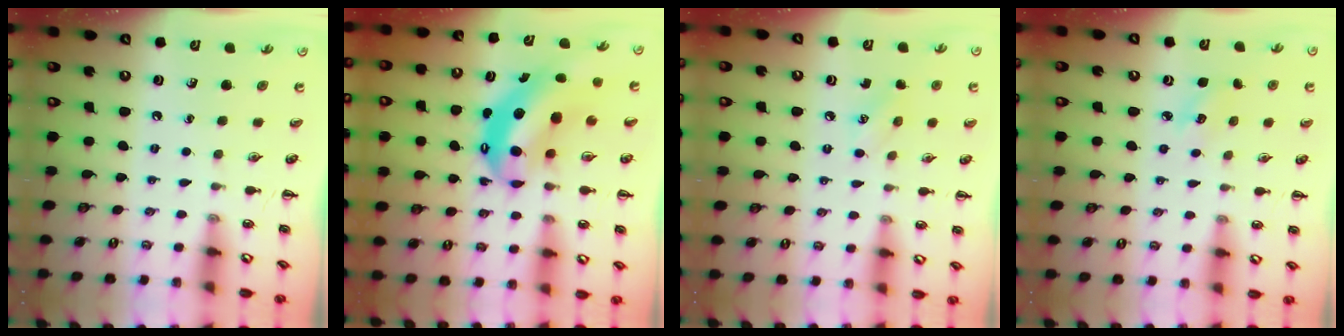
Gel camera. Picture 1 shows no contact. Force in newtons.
{"total": 8.9, "press": 8.6, "slide": 2.4}
{"total": 5.5, "press": 5.3, "slide": 1.4}
{"total": 4.0, "press": 3.8, "slide": 1.1}